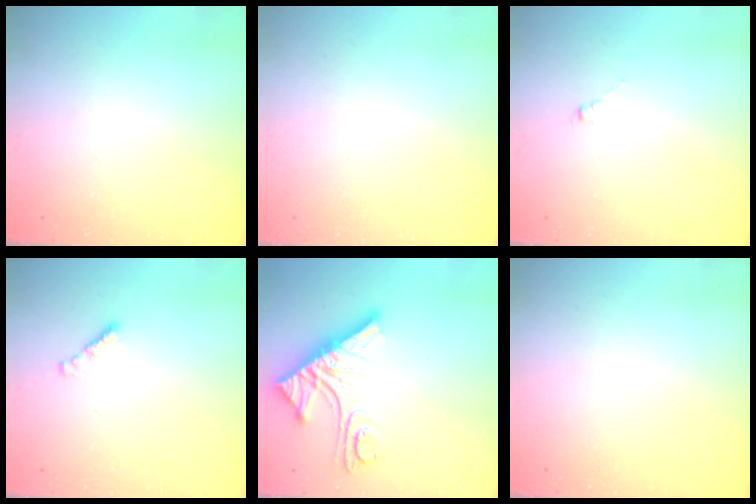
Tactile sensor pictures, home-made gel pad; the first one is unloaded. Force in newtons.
{"total": 1.6, "press": 1.6, "slide": 0.2}
{"total": 0.8, "press": 0.7, "slide": 0.5}
{"total": 1.8, "press": 1.7, "slide": 0.6}
{"total": 13.4, "press": 13.4, "slide": 1.1}
{"total": 1.6, "press": 1.6, "slide": 0.2}